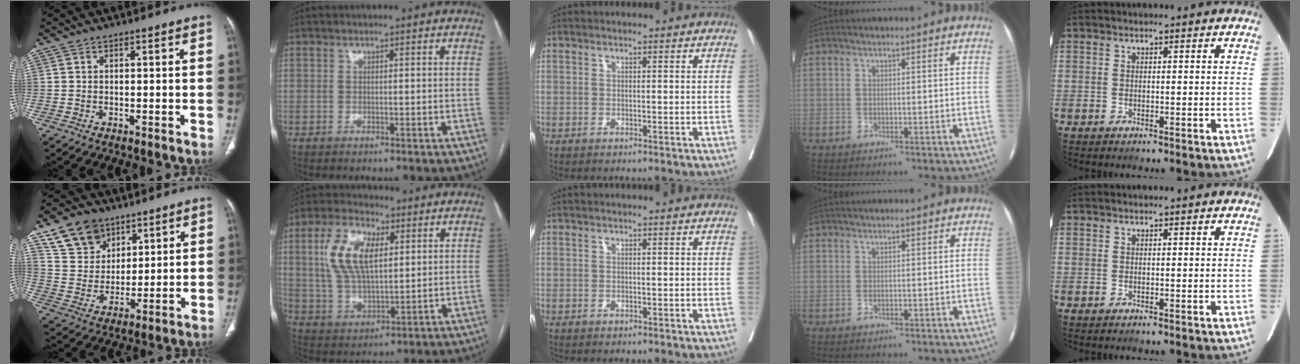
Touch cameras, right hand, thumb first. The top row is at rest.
{"thumb": {"total": 11.8, "force": [7.6, 8.2, 4.1], "torque": [-0.048, -0.034, 0.148]}, "index": {"total": 11.7, "force": [3.4, 5.4, 9.8], "torque": [-0.208, 0.016, 0.067]}, "middle": {"total": 0.7, "force": [-0.6, 0.2, 0.2], "torque": [-0.005, -0.001, -0.012]}}